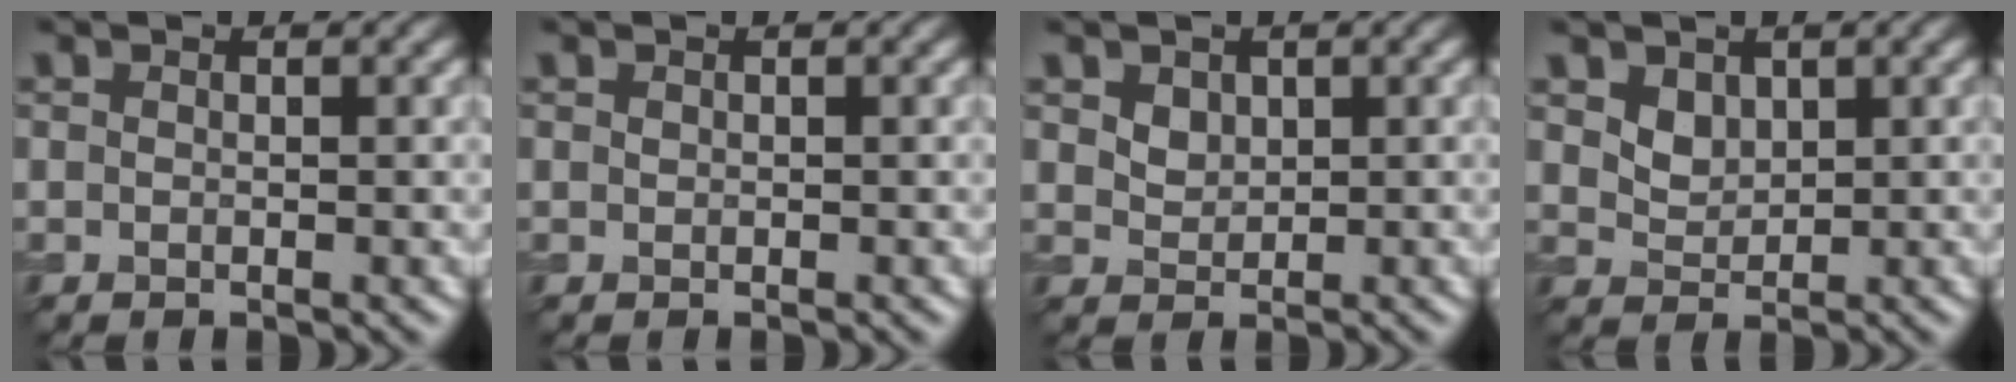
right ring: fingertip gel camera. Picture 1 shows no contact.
{"total": 0.0}
{"total": 1.7, "force": [0.9, 1.2, 0.8], "torque": [-0.012, 0.002, 0.020]}
{"total": 1.8, "force": [1.0, 1.3, 0.7], "torque": [-0.016, -0.009, 0.025]}